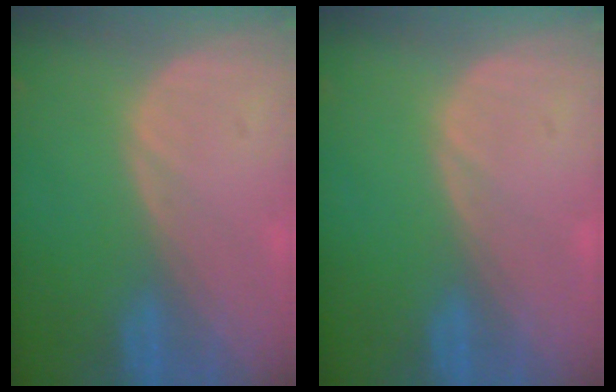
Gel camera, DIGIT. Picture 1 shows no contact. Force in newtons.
{"total": 0.0}